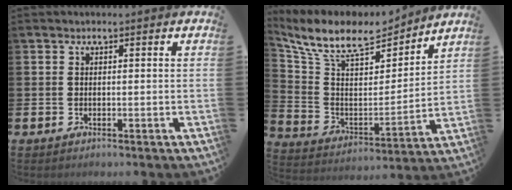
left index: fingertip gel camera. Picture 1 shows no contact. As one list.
[{"total": 10.4, "force": [9.1, 3.5, 3.7], "torque": [-0.112, -0.057, 0.158]}]